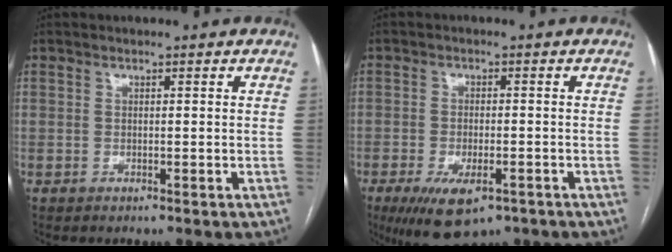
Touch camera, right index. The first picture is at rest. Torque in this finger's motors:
{"motor_torque": [1.30, -0.84, 0.37, 0.10]}